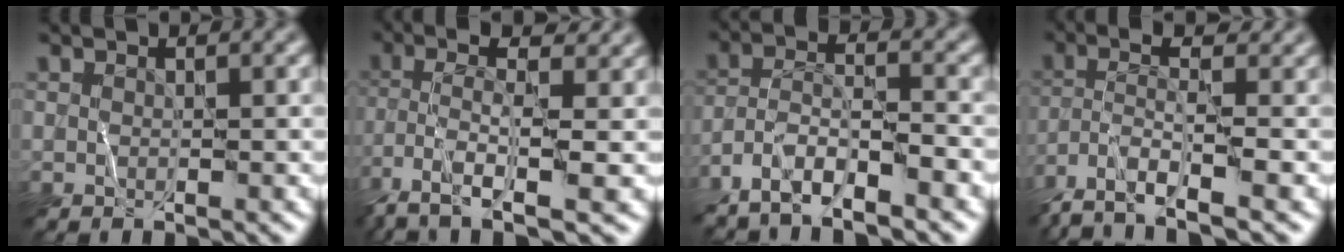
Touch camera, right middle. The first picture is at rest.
{"total": 6.8, "force": [-2.8, 1.8, 5.9], "torque": [-0.121, 0.013, -0.058]}
{"total": 6.5, "force": [-4.8, 1.4, 4.1], "torque": [-0.072, 0.005, -0.093]}
{"total": 6.9, "force": [-4.3, 1.5, 5.1], "torque": [-0.097, 0.003, -0.089]}